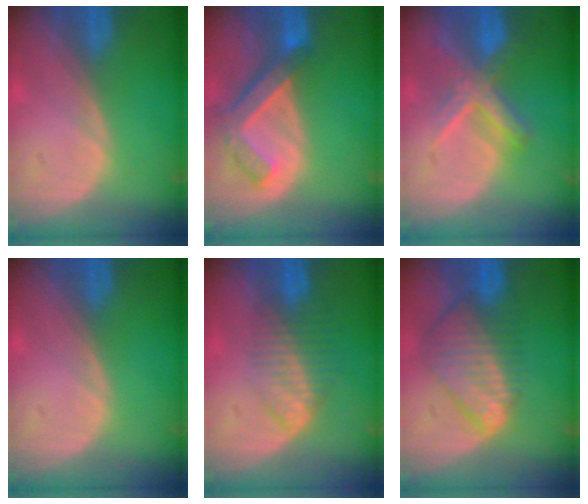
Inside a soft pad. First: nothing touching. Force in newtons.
{"total": 7.3, "press": 6.4, "slide": 3.6}
{"total": 6.6, "press": 6.3, "slide": 1.9}
{"total": 0.0}
{"total": 6.6, "press": 5.6, "slide": 3.5}
{"total": 9.0, "press": 7.8, "slide": 4.5}